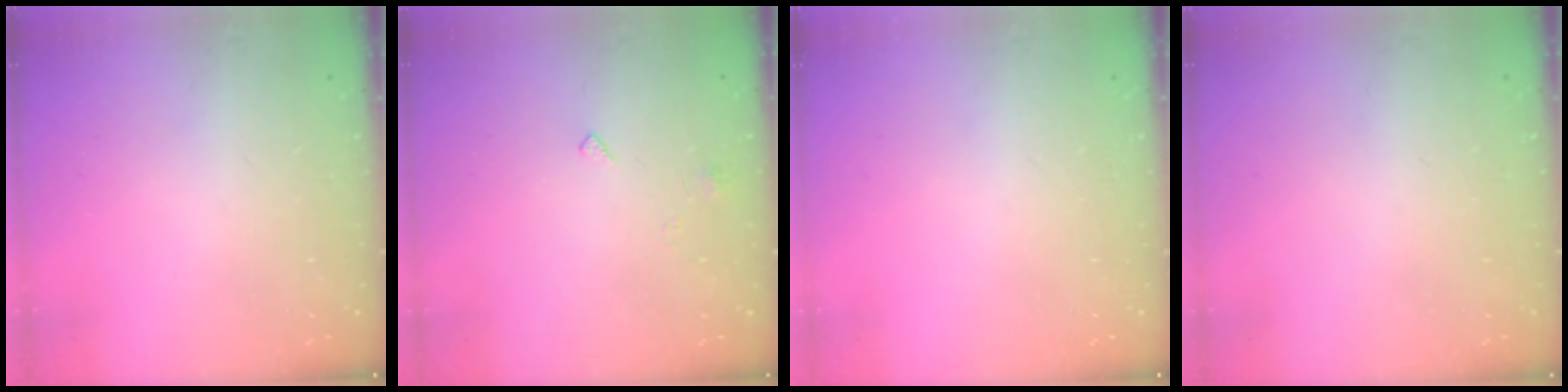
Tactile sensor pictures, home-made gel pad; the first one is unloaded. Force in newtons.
{"total": 2.8, "press": 2.8, "slide": 0.4}
{"total": 0.0}
{"total": 1.8, "press": 1.8, "slide": 0.1}